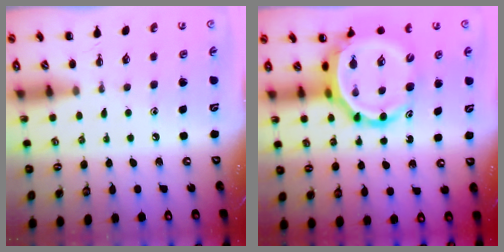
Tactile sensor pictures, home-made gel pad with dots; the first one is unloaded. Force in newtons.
{"total": 10.6, "press": 10.2, "slide": 2.9}